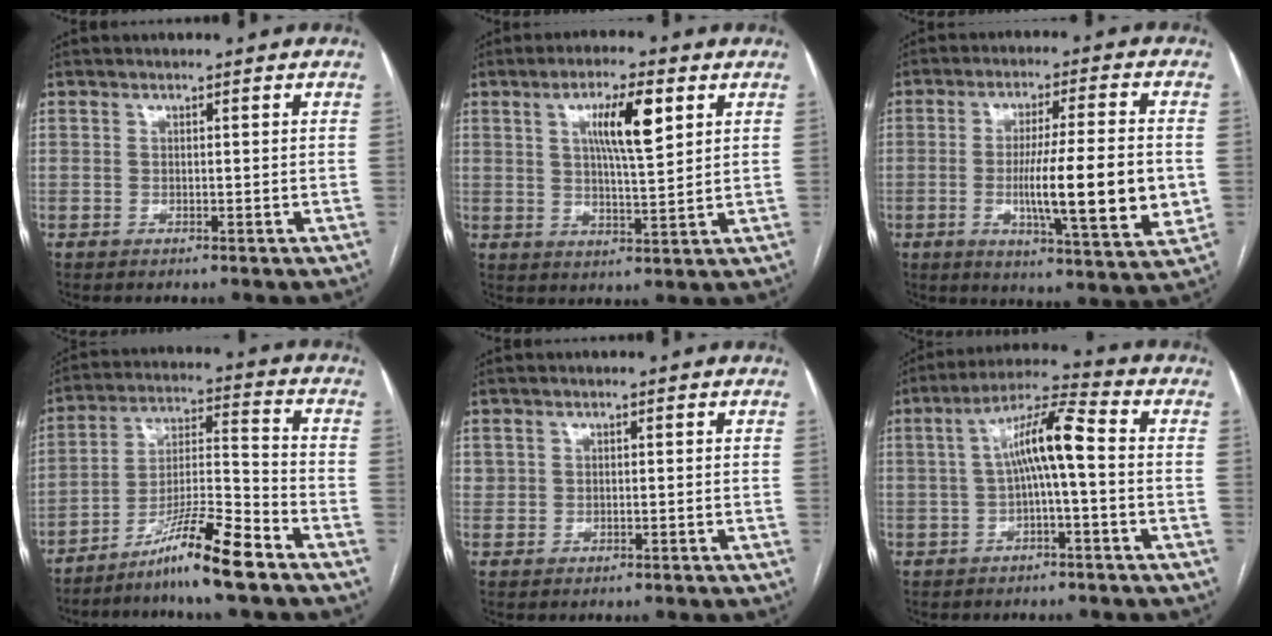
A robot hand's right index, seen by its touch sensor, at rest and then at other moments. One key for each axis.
{"total": 8.6, "fx": 3.4, "fy": 1.4, "fz": 7.8, "tx": -0.136, "ty": 0.002, "tz": 0.058}
{"total": 15.4, "fx": -1.8, "fy": 1.3, "fz": 15.2, "tx": -0.240, "ty": -0.015, "tz": -0.030}
{"total": 11.4, "fx": -8.3, "fy": -0.4, "fz": 7.9, "tx": -0.144, "ty": -0.011, "tz": -0.150}
{"total": 1.0, "fx": 0.4, "fy": 0.9, "fz": 0.1, "tx": 0.009, "ty": 0.006, "tz": 0.005}
{"total": 8.4, "fx": 0.1, "fy": 0.8, "fz": 8.4, "tx": -0.150, "ty": 0.031, "tz": 0.000}